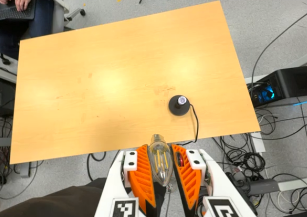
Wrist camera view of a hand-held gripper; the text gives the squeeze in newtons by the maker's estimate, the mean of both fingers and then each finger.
{"total": 12.1, "left": 13.4, "right": 10.7}